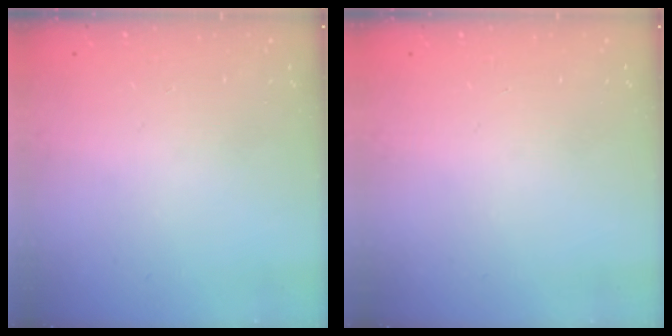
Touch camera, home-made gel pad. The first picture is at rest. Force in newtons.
{"total": 0.0}